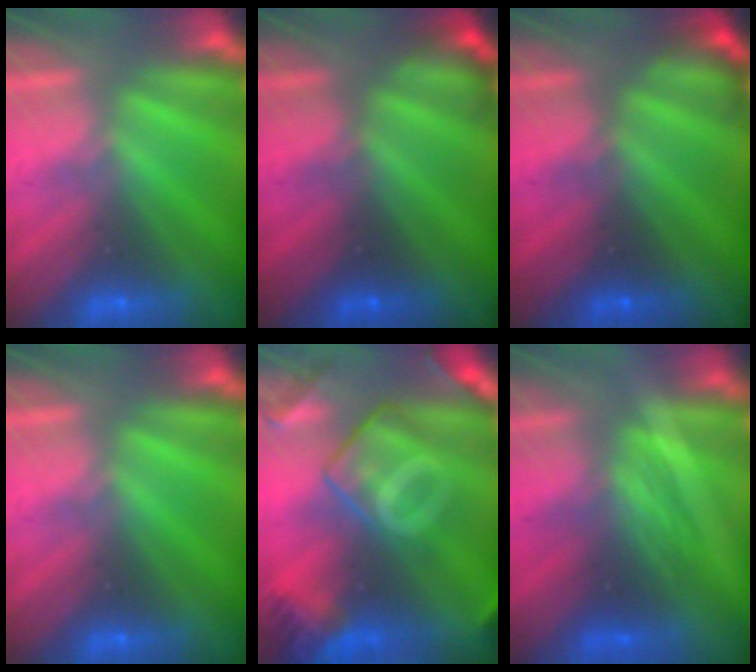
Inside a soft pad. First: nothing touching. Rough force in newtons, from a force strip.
{"total": 2.2}
{"total": 2.2}
{"total": 0.0}
{"total": 8.1}
{"total": 1.9}